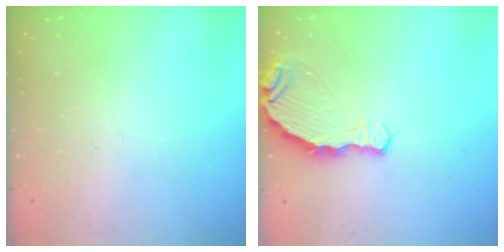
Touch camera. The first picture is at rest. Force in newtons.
{"total": 7.8, "press": 6.3, "slide": 4.5}